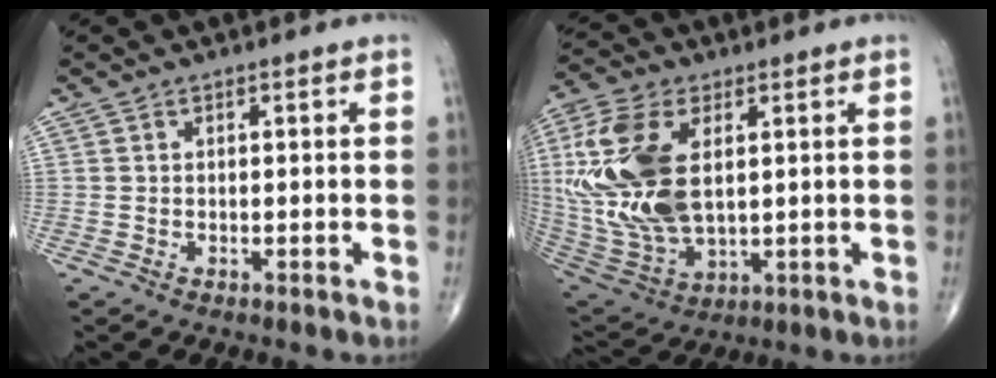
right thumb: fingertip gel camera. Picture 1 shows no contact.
{"total": 20.6, "force": [3.5, 11.4, 16.8], "torque": [-0.367, -0.018, 0.070]}